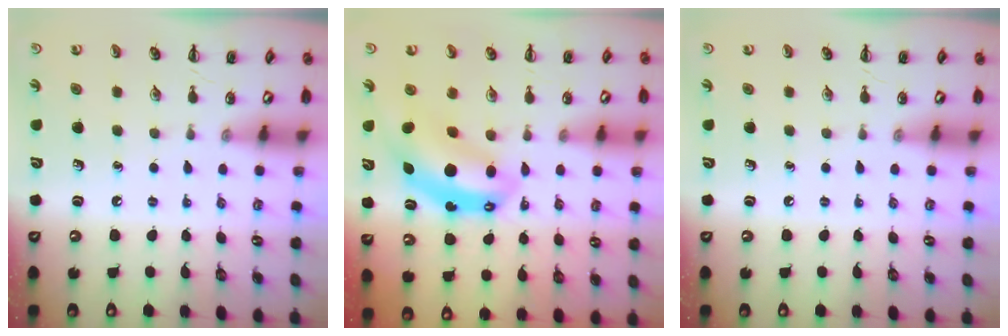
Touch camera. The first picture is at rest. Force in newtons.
{"total": 8.3, "press": 8.0, "slide": 2.1}
{"total": 0.0}